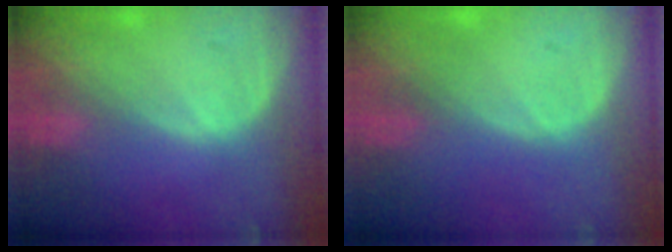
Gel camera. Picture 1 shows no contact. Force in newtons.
{"total": 0.0}